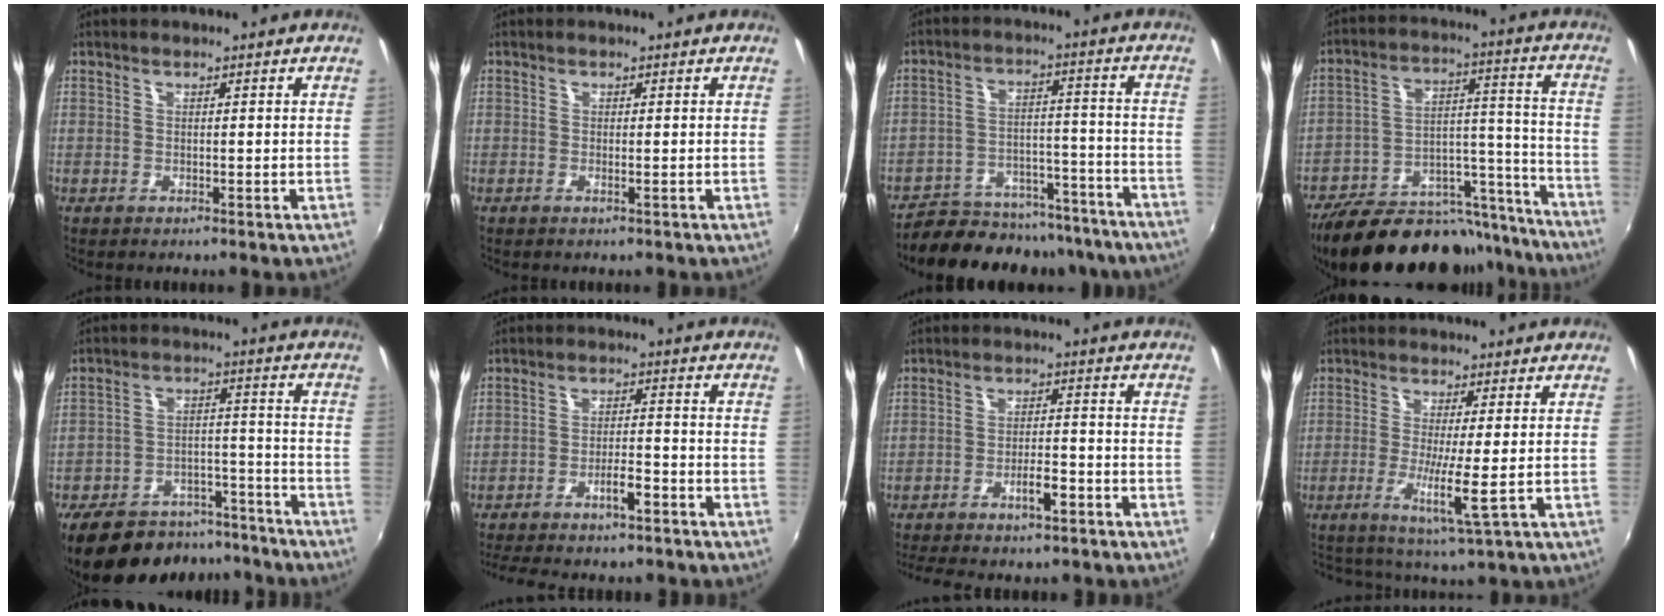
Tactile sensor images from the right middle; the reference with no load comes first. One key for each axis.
{"total": 0.9, "fx": 0.5, "fy": -0.7, "fz": 0.0, "tx": 0.005, "ty": 0.002, "tz": 0.008}
{"total": 22.1, "fx": -19.3, "fy": 7.3, "fz": 7.8, "tx": -0.149, "ty": 0.014, "tz": -0.242}
{"total": 25.9, "fx": -22.1, "fy": 9.2, "fz": 9.8, "tx": -0.151, "ty": 0.045, "tz": -0.299}
{"total": 21.4, "fx": -17.8, "fy": 8.6, "fz": 8.1, "tx": -0.167, "ty": 0.024, "tz": -0.233}
{"total": 7.0, "fx": -5.7, "fy": 1.1, "fz": 3.9, "tx": -0.076, "ty": 0.006, "tz": -0.090}
{"total": 5.8, "fx": -4.4, "fy": 1.1, "fz": 3.6, "tx": -0.069, "ty": 0.005, "tz": -0.069}
{"total": 4.1, "fx": -0.5, "fy": -1.3, "fz": 3.9, "tx": -0.084, "ty": -0.011, "tz": -0.016}